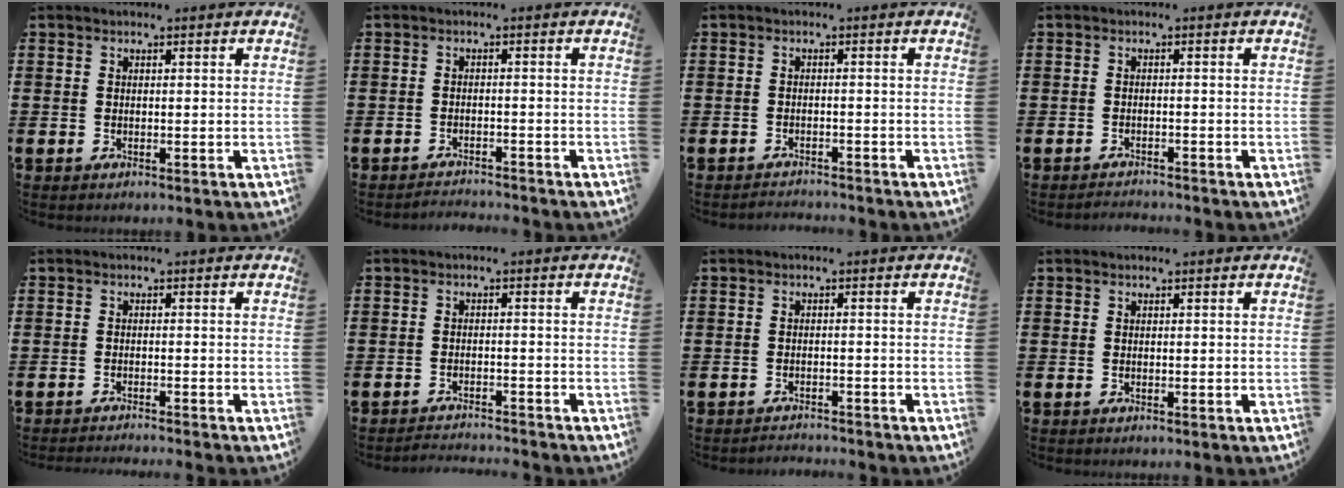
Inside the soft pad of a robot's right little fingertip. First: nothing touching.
{"total": 1.6, "force": [-1.6, -0.1, -0.1], "torque": [-0.003, 0.005, -0.033]}
{"total": 1.3, "force": [-1.3, -0.1, -0.2], "torque": [-0.001, 0.004, -0.027]}
{"total": 1.0, "force": [-1.0, -0.1, -0.1], "torque": [-0.001, 0.001, -0.022]}
{"total": 1.0, "force": [-0.9, -0.2, 0.0], "torque": [0.000, 0.001, -0.019]}
{"total": 1.7, "force": [-1.7, -0.1, -0.1], "torque": [-0.004, 0.005, -0.037]}
{"total": 1.3, "force": [-1.3, 0.0, -0.1], "torque": [-0.001, 0.004, -0.028]}
{"total": 0.0}